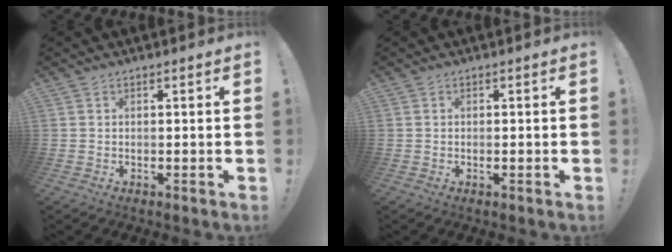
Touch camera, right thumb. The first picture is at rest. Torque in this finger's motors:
{"motor_torque": [-0.06, -0.14, 0.04, -0.09, -0.03]}